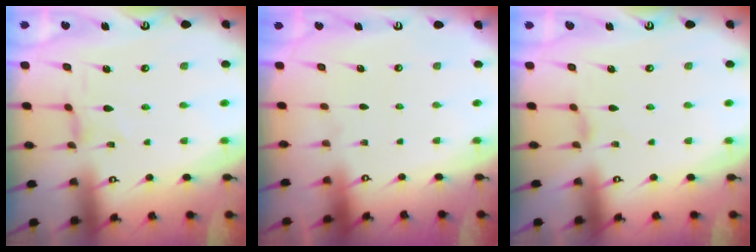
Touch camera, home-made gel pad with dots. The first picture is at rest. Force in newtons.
{"total": 0.0}
{"total": 0.5, "press": 0.5, "slide": 0.2}